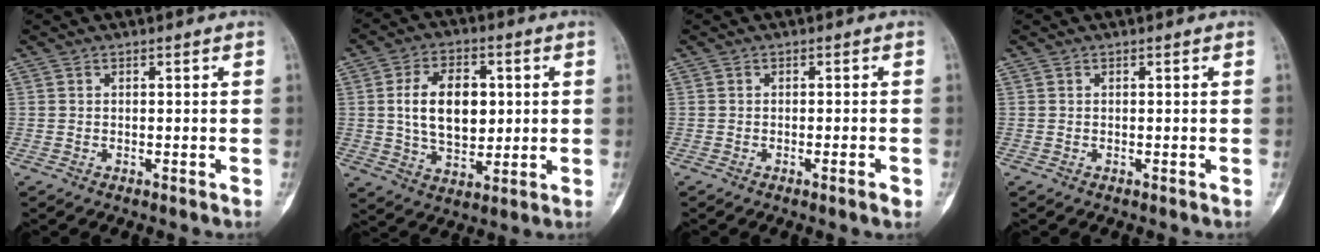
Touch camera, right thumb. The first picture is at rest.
{"total": 13.0, "force": [1.7, 8.1, 10.0], "torque": [-0.141, -0.005, 0.032]}
{"total": 2.0, "force": [-1.0, 0.1, 1.7], "torque": [-0.030, -0.002, -0.015]}
{"total": 0.0}